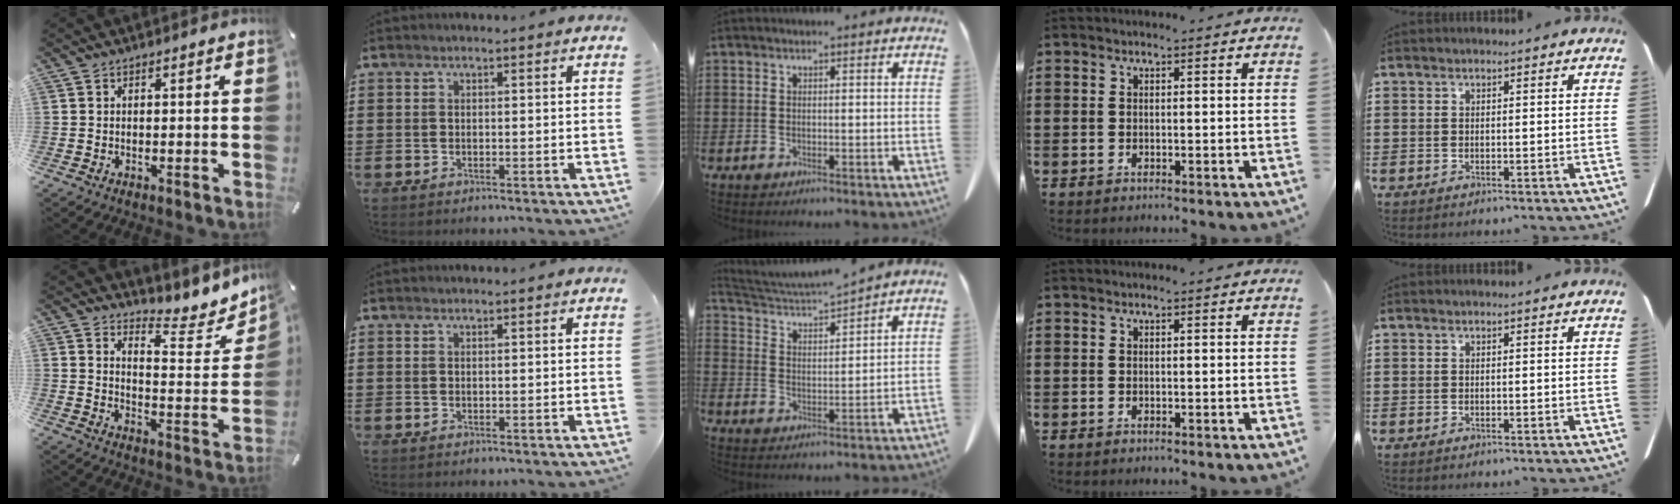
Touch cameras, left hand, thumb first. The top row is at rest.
{"thumb": {"total": 8.3, "force": [7.2, 3.7, 1.9], "torque": [-0.012, -0.086, 0.122]}, "middle": {"total": 3.9, "force": [3.7, 0.0, 1.2], "torque": [-0.041, -0.033, 0.060]}}